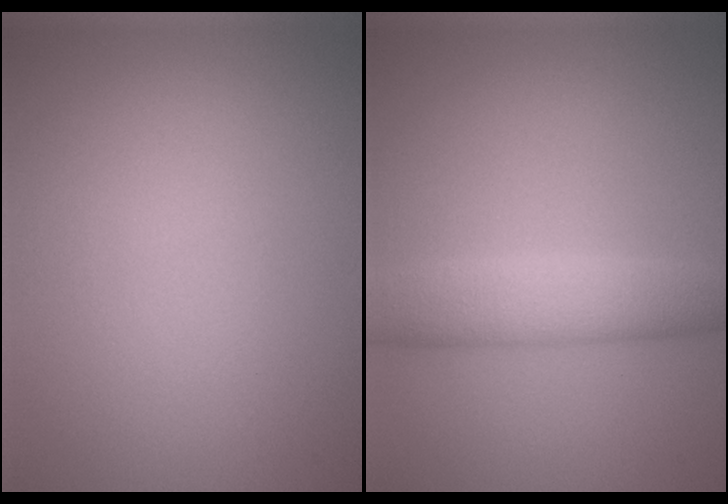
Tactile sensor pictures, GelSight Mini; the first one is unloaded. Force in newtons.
{"total": 4.4, "press": 4.4, "slide": 0.1}